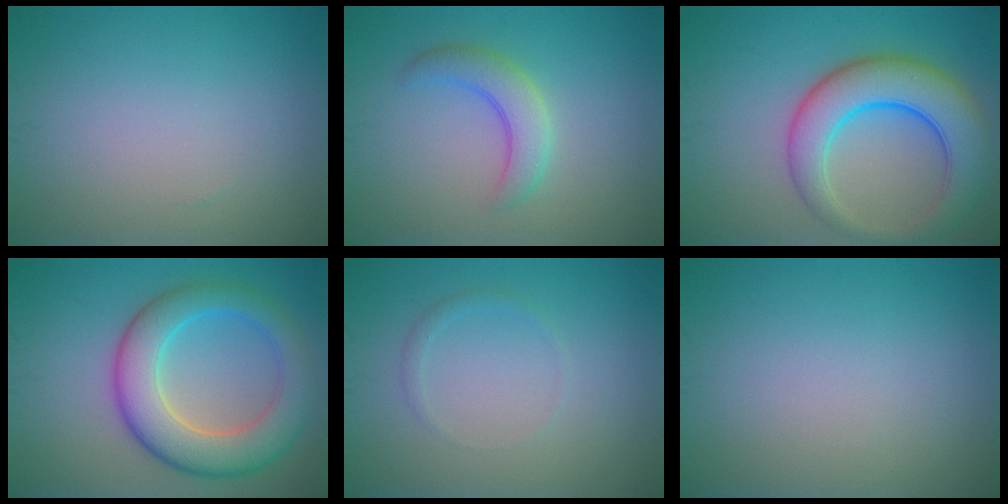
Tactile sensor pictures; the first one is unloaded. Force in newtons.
{"total": 3.3, "press": 3.3, "slide": 0.2}
{"total": 8.1, "press": 8.0, "slide": 0.5}
{"total": 8.0, "press": 8.0, "slide": 0.3}
{"total": 0.8, "press": 0.8, "slide": 0.1}
{"total": 0.0}